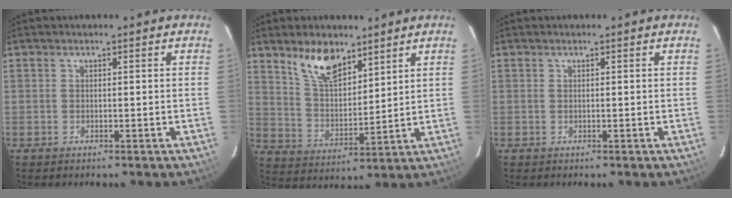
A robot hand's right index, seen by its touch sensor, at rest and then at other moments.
{"total": 9.8, "force": [6.9, 4.2, 5.5], "torque": [-0.098, 0.006, 0.138]}
{"total": 0.0}